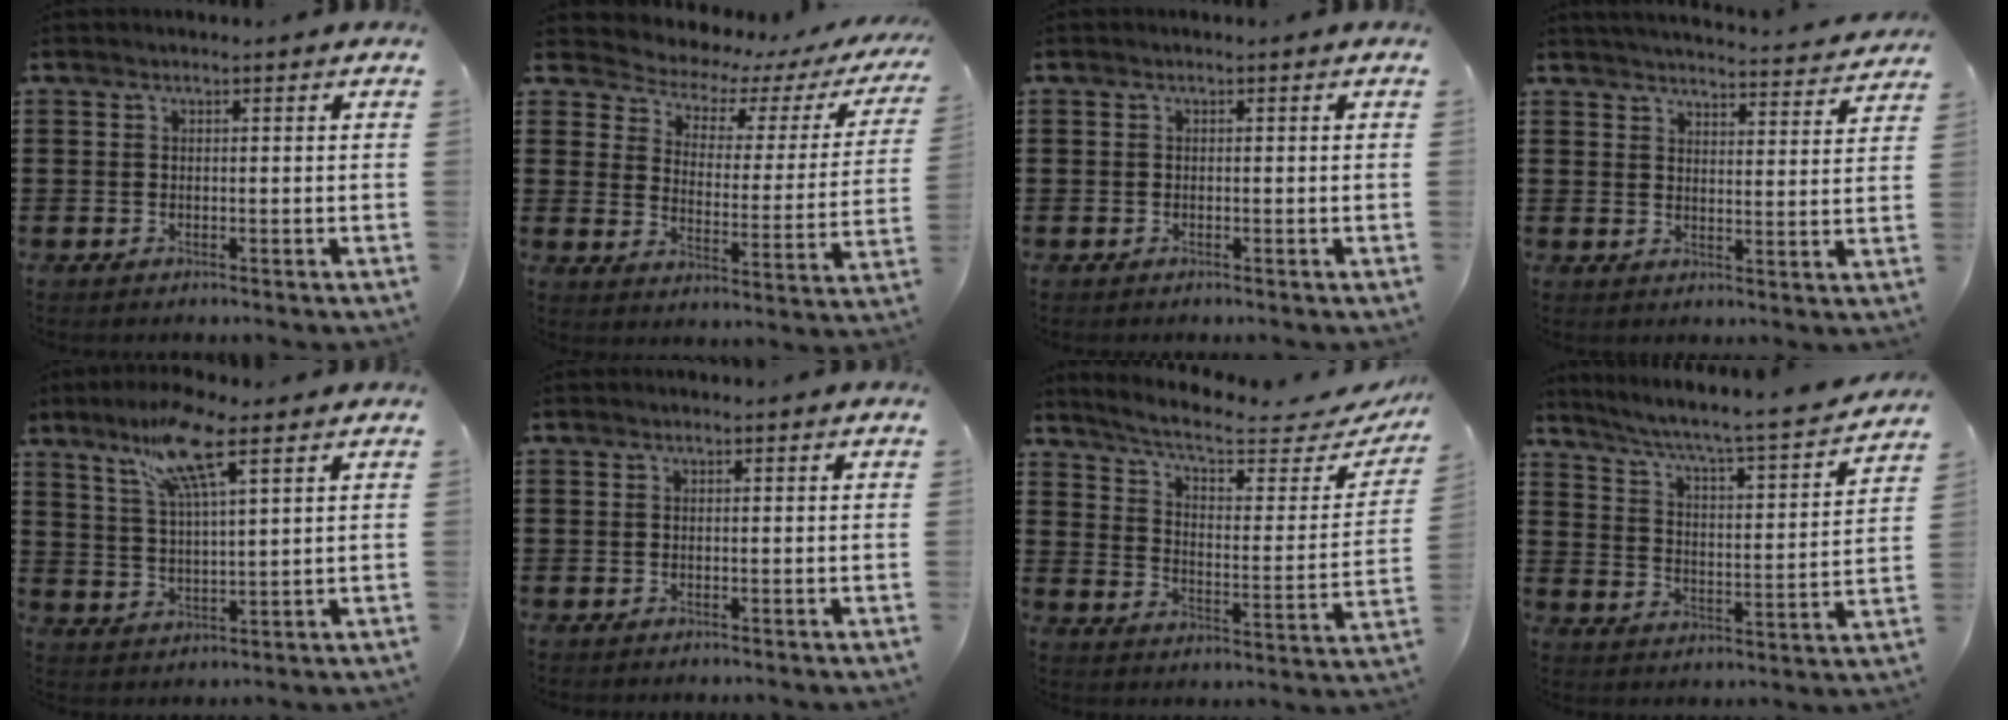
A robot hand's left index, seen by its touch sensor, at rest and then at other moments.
{"total": 3.1, "force": [2.7, 1.4, 0.8], "torque": [-0.040, -0.026, 0.035]}
{"total": 0.0}
{"total": 3.7, "force": [3.7, -0.2, 0.1], "torque": [-0.011, -0.032, 0.061]}
{"total": 10.4, "force": [6.9, 1.5, 7.6], "torque": [-0.156, -0.009, 0.118]}
{"total": 0.0}
{"total": 7.0, "force": [5.6, 0.9, 4.0], "torque": [-0.103, -0.036, 0.094]}
{"total": 4.9, "force": [4.2, -0.3, 2.6], "torque": [-0.071, -0.042, 0.059]}